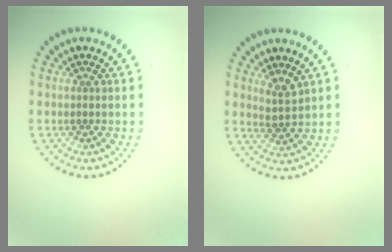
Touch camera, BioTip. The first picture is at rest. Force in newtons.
{"total": 1.8, "press": 1.3, "slide": 1.3}